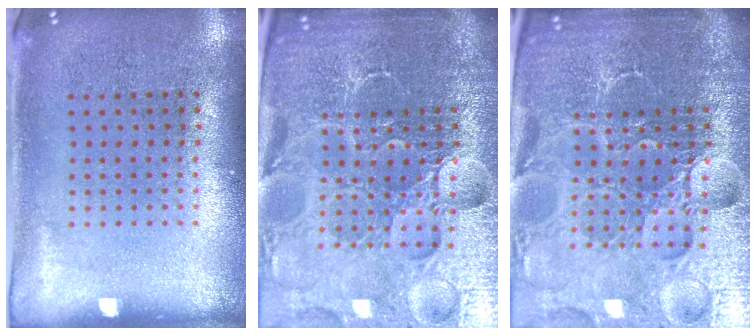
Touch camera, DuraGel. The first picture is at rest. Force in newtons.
{"total": 6.7, "press": 5.9, "slide": 3.2}
{"total": 6.4, "press": 5.8, "slide": 2.8}